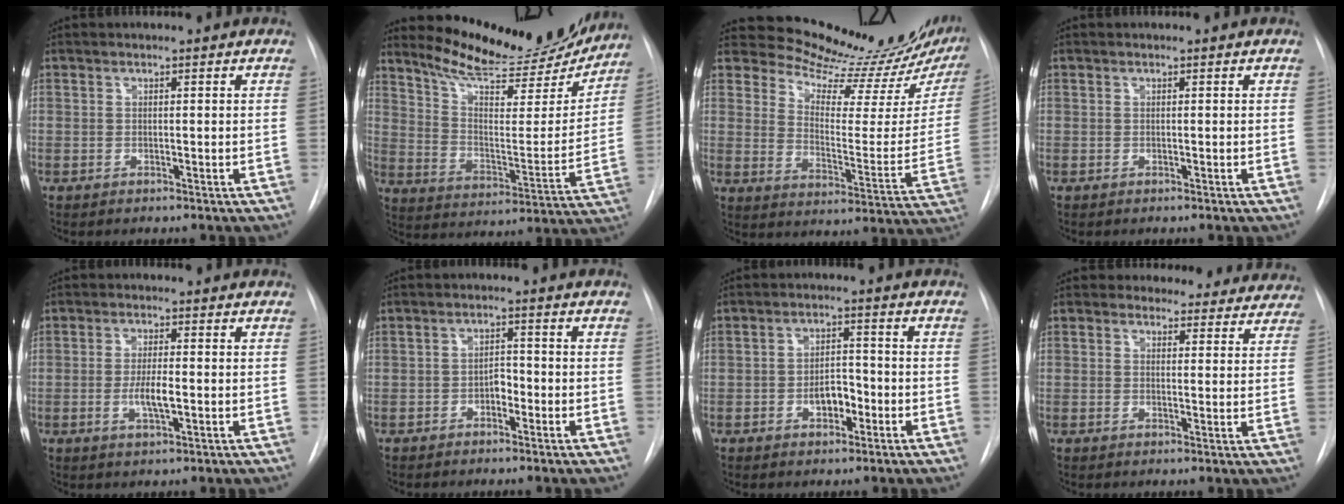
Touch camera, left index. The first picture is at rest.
{"total": 20.4, "force": [18.9, 3.8, 6.4], "torque": [-0.094, -0.052, 0.267]}
{"total": 18.7, "force": [17.8, 1.9, 5.3], "torque": [-0.080, -0.112, 0.225]}
{"total": 0.0}
{"total": 4.2, "force": [-1.2, 0.8, 4.0], "torque": [-0.078, -0.009, -0.019]}
{"total": 2.6, "force": [-1.6, 1.3, 1.6], "torque": [-0.019, 0.004, -0.029]}
{"total": 4.4, "force": [-2.1, 2.3, 3.0], "torque": [-0.048, 0.006, -0.033]}
{"total": 12.5, "force": [11.4, 5.1, 0.6], "torque": [0.031, -0.018, 0.104]}